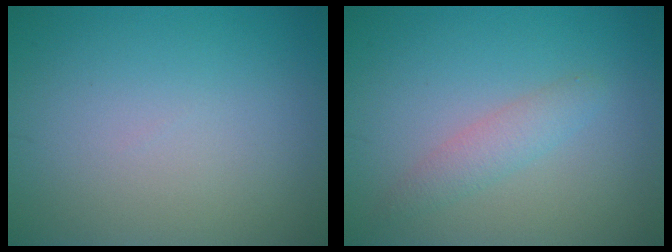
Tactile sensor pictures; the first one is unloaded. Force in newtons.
{"total": 2.0, "press": 2.0, "slide": 0.1}